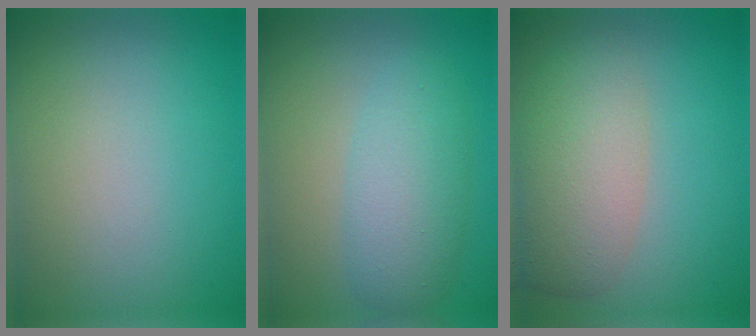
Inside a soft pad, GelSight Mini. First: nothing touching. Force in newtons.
{"total": 4.1, "press": 4.1, "slide": 0.2}
{"total": 5.7, "press": 5.7, "slide": 0.2}